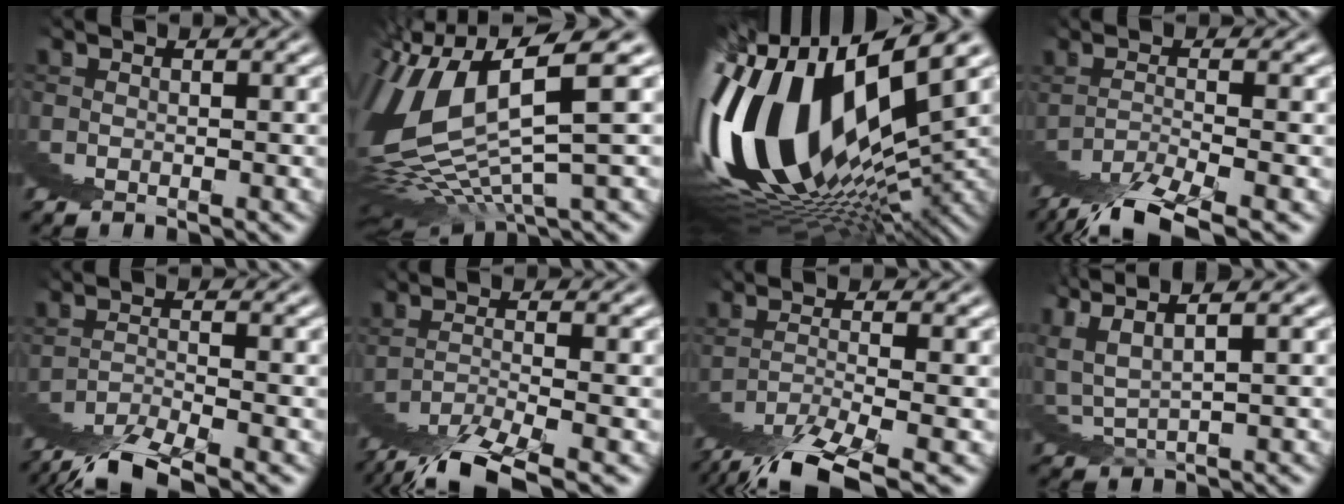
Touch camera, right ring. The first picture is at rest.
{"total": 5.6, "force": [1.7, 0.9, 5.2], "torque": [-0.102, 0.002, 0.032]}
{"total": 19.3, "force": [0.0, 8.8, 17.2], "torque": [-0.254, -0.002, 0.012]}
{"total": 3.5, "force": [-0.5, -0.8, 3.3], "torque": [-0.057, 0.014, -0.015]}
{"total": 2.7, "force": [-0.9, -1.3, 2.2], "torque": [-0.033, 0.012, -0.021]}
{"total": 3.7, "force": [-0.3, -0.9, 3.6], "torque": [-0.062, 0.016, -0.011]}
{"total": 4.3, "force": [-0.2, -0.6, 4.3], "torque": [-0.075, 0.015, -0.006]}
{"total": 4.2, "force": [3.0, 1.0, 2.8], "torque": [-0.078, -0.002, 0.057]}